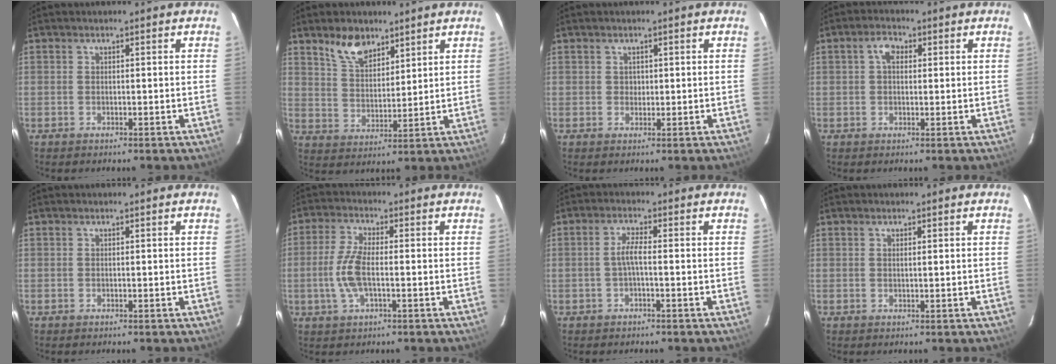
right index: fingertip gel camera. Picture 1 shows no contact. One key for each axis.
{"total": 7.6, "fx": 5.5, "fy": 3.7, "fz": 3.7, "tx": -0.066, "ty": 0.010, "tz": 0.108}
{"total": 1.2, "fx": 0.3, "fy": 1.1, "fz": 0.1, "tx": 0.004, "ty": 0.003, "tz": 0.005}
{"total": 3.2, "fx": 0.8, "fy": 2.1, "fz": 2.2, "tx": -0.040, "ty": 0.012, "tz": 0.013}
{"total": 0.0}
{"total": 7.1, "fx": -1.3, "fy": 2.6, "fz": 6.5, "tx": -0.143, "ty": 0.001, "tz": -0.026}
{"total": 2.6, "fx": -0.7, "fy": 0.2, "fz": 2.5, "tx": -0.051, "ty": 0.005, "tz": -0.013}
{"total": 0.7, "fx": 0.4, "fy": 0.1, "fz": 0.5, "tx": -0.012, "ty": 0.001, "tz": 0.007}